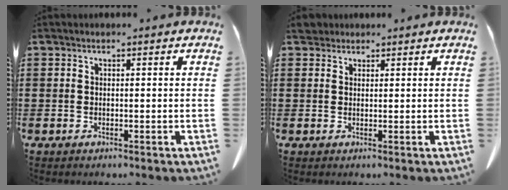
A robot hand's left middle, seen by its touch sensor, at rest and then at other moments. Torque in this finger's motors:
{"motor_torque": [0.00, 0.00, 0.00, 0.00]}